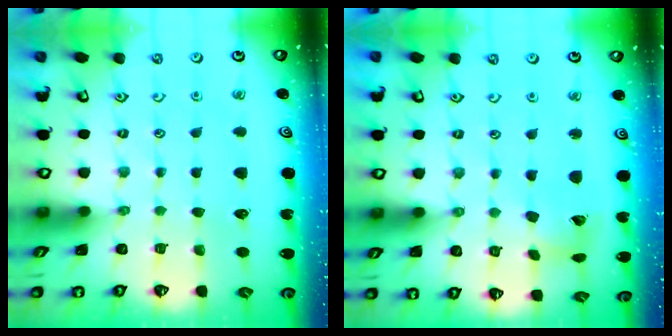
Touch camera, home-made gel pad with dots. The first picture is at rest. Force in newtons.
{"total": 7.1, "press": 7.1, "slide": 1.0}